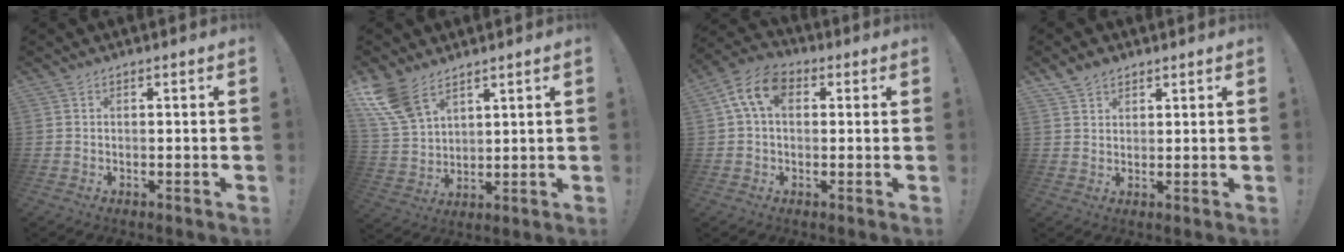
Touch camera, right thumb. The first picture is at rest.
{"total": 11.2, "force": [7.6, 6.0, 5.5], "torque": [-0.117, -0.036, 0.153]}
{"total": 10.3, "force": [2.8, 6.6, 7.4], "torque": [-0.143, 0.007, 0.055]}
{"total": 3.8, "force": [2.8, 2.3, 1.0], "torque": [-0.018, -0.012, 0.053]}